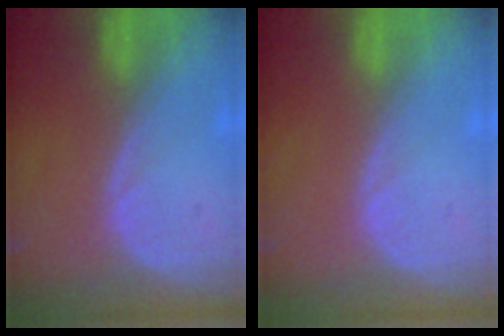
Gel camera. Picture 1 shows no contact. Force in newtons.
{"total": 0.0}